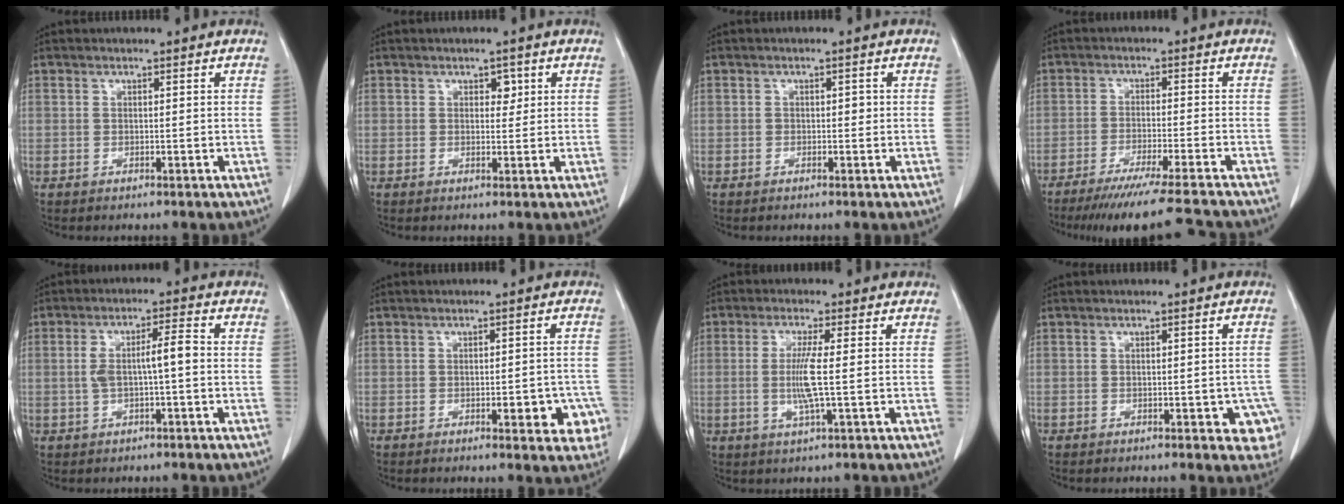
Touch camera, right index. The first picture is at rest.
{"total": 1.7, "force": [0.7, 1.2, 1.0], "torque": [-0.007, 0.000, 0.007]}
{"total": 0.9, "force": [-0.2, 0.7, 0.6], "torque": [-0.005, 0.003, -0.005]}
{"total": 13.3, "force": [-11.8, -0.9, 6.1], "torque": [-0.074, -0.037, -0.181]}
{"total": 5.5, "force": [-0.4, 1.0, 5.4], "torque": [-0.104, 0.021, -0.004]}
{"total": 6.3, "force": [-2.5, 2.2, 5.3], "torque": [-0.053, 0.005, -0.027]}
{"total": 5.4, "force": [-0.3, 0.0, 5.4], "torque": [-0.112, -0.004, -0.007]}
{"total": 5.0, "force": [-2.2, 1.9, 4.0], "torque": [-0.024, 0.005, -0.028]}